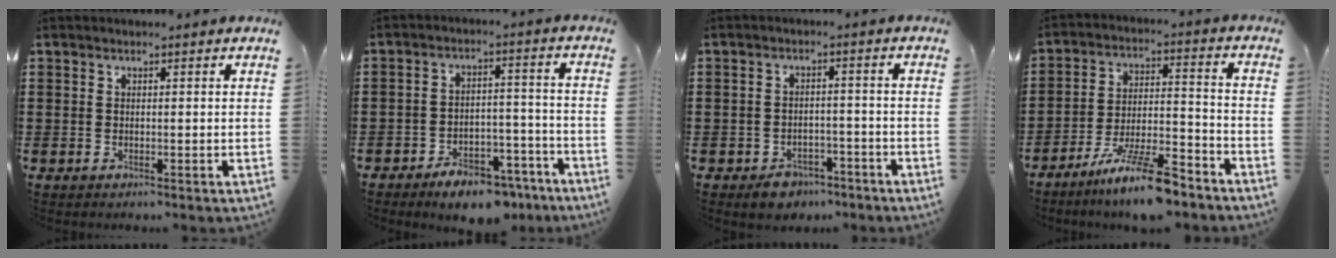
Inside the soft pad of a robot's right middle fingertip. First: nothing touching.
{"total": 7.2, "force": [-6.3, 2.0, 2.8], "torque": [-0.035, 0.021, -0.114]}
{"total": 3.3, "force": [-2.9, 1.4, 0.6], "torque": [-0.014, 0.007, -0.056]}
{"total": 11.0, "force": [-8.6, 1.3, 6.7], "torque": [-0.120, 0.015, -0.162]}